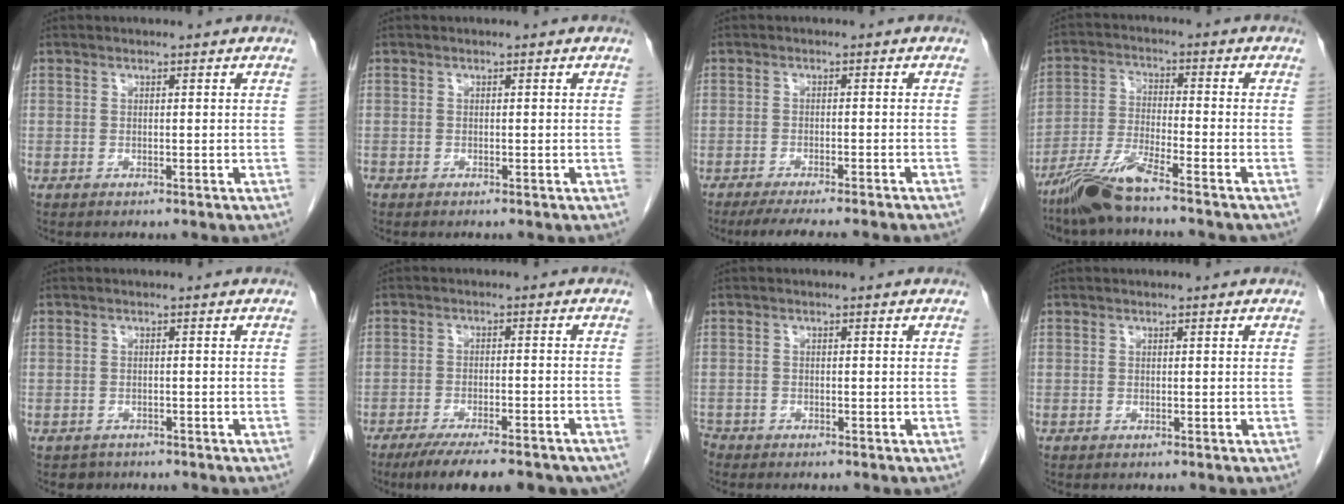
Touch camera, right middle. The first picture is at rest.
{"total": 0.0}
{"total": 10.9, "force": [-9.5, 0.6, 5.4], "torque": [-0.060, -0.017, -0.128]}
{"total": 8.6, "force": [-7.0, 0.2, 5.0], "torque": [-0.107, -0.023, -0.135]}
{"total": 1.9, "force": [-1.5, 1.1, -0.2], "torque": [-0.006, 0.002, -0.024]}
{"total": 16.6, "force": [-13.6, 3.4, 8.9], "torque": [-0.098, -0.011, -0.181]}
{"total": 1.7, "force": [-1.6, 0.6, 0.1], "torque": [-0.002, -0.002, -0.029]}
{"total": 0.0}